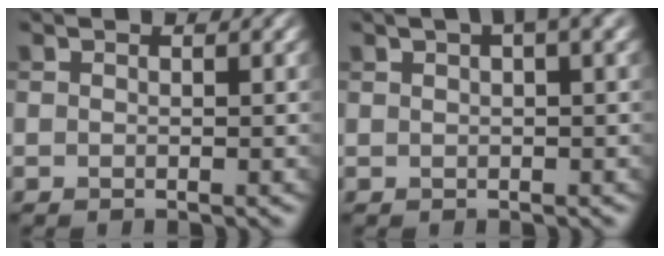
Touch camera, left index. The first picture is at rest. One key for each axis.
{"total": 3.2, "fx": 1.9, "fy": 0.6, "fz": 2.5, "tx": -0.031, "ty": 0.015, "tz": 0.031}